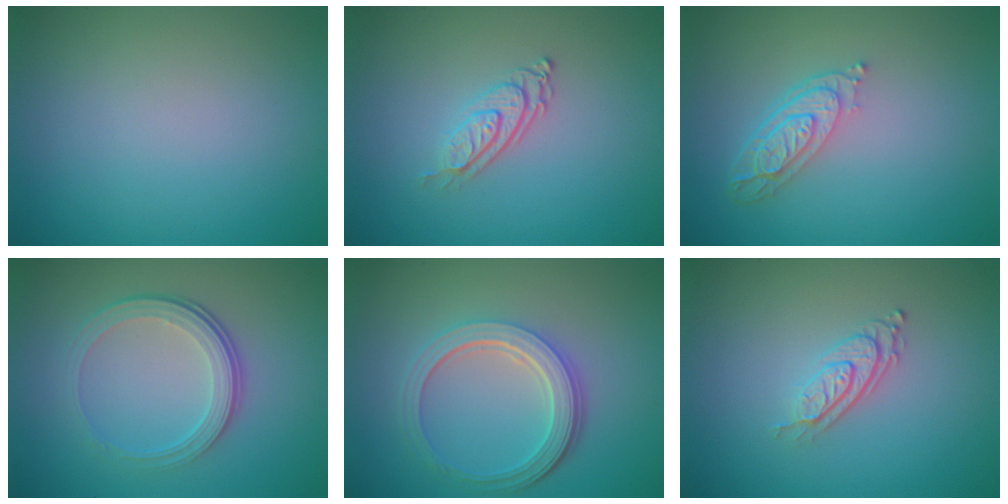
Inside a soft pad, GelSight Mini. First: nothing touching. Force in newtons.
{"total": 3.0, "press": 2.0, "slide": 2.3}
{"total": 3.8, "press": 2.9, "slide": 2.5}
{"total": 4.3, "press": 2.9, "slide": 3.2}
{"total": 5.2, "press": 3.8, "slide": 3.5}
{"total": 2.7, "press": 2.0, "slide": 1.9}